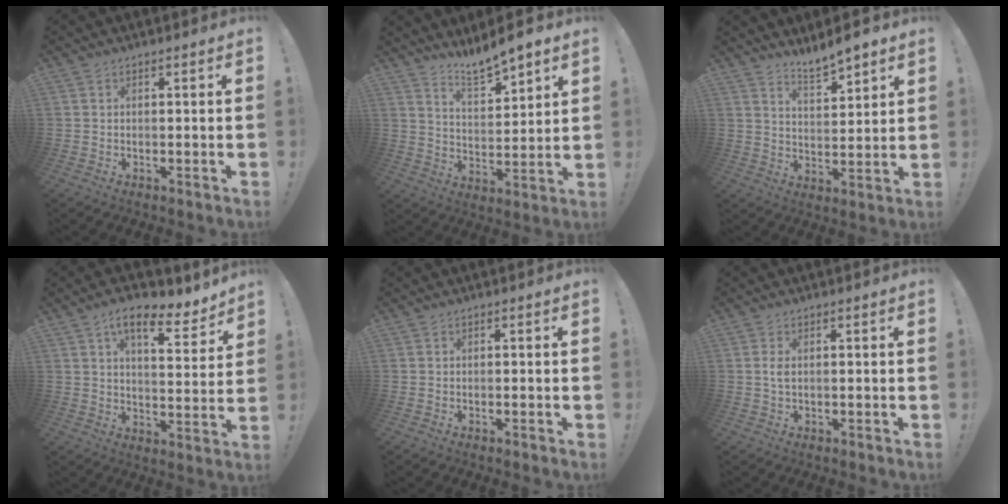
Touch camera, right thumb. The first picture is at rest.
{"total": 8.7, "force": [8.1, 1.4, 2.8], "torque": [-0.049, -0.063, 0.148]}
{"total": 7.1, "force": [6.6, 1.2, 2.5], "torque": [-0.043, -0.048, 0.118]}
{"total": 12.0, "force": [7.7, 4.1, 8.3], "torque": [-0.125, -0.050, 0.130]}
{"total": 0.7, "force": [-0.5, -0.2, 0.3], "torque": [-0.011, 0.000, -0.009]}
{"total": 2.0, "force": [0.1, 0.7, 1.8], "torque": [-0.032, 0.002, -0.001]}